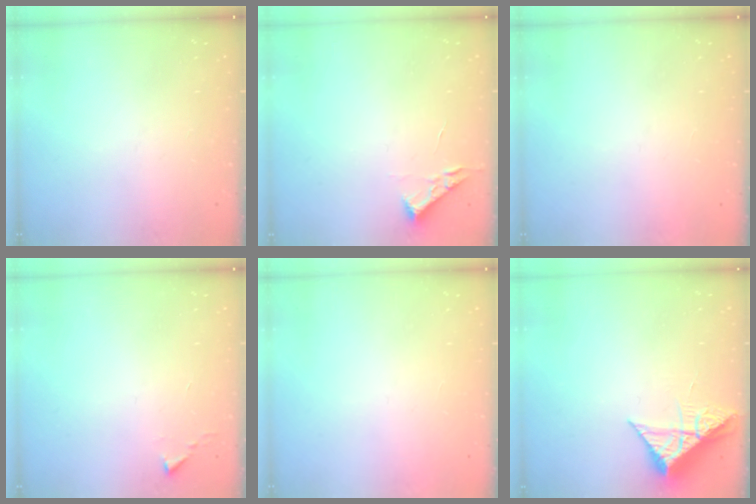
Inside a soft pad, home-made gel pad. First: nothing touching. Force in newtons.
{"total": 3.1, "press": 3.0, "slide": 0.4}
{"total": 1.5, "press": 1.5, "slide": 0.1}
{"total": 1.1, "press": 1.1, "slide": 0.1}
{"total": 1.5, "press": 1.5, "slide": 0.1}
{"total": 7.6, "press": 7.6, "slide": 0.4}